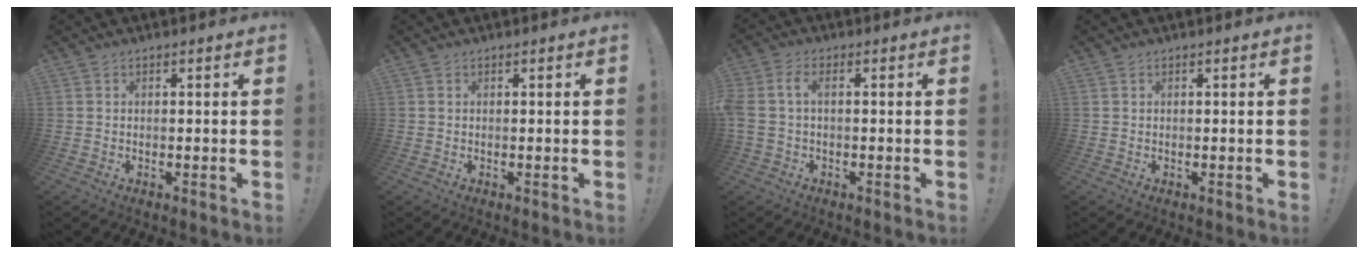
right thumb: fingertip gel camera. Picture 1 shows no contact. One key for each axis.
{"total": 0.0}
{"total": 4.6, "fx": 0.0, "fy": 1.9, "fz": 4.2, "tx": -0.102, "ty": -0.004, "tz": -0.003}
{"total": 0.0}